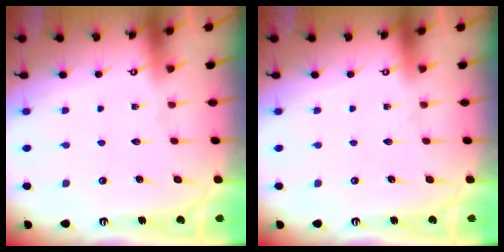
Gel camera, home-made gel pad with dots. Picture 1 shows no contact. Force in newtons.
{"total": 0.0}